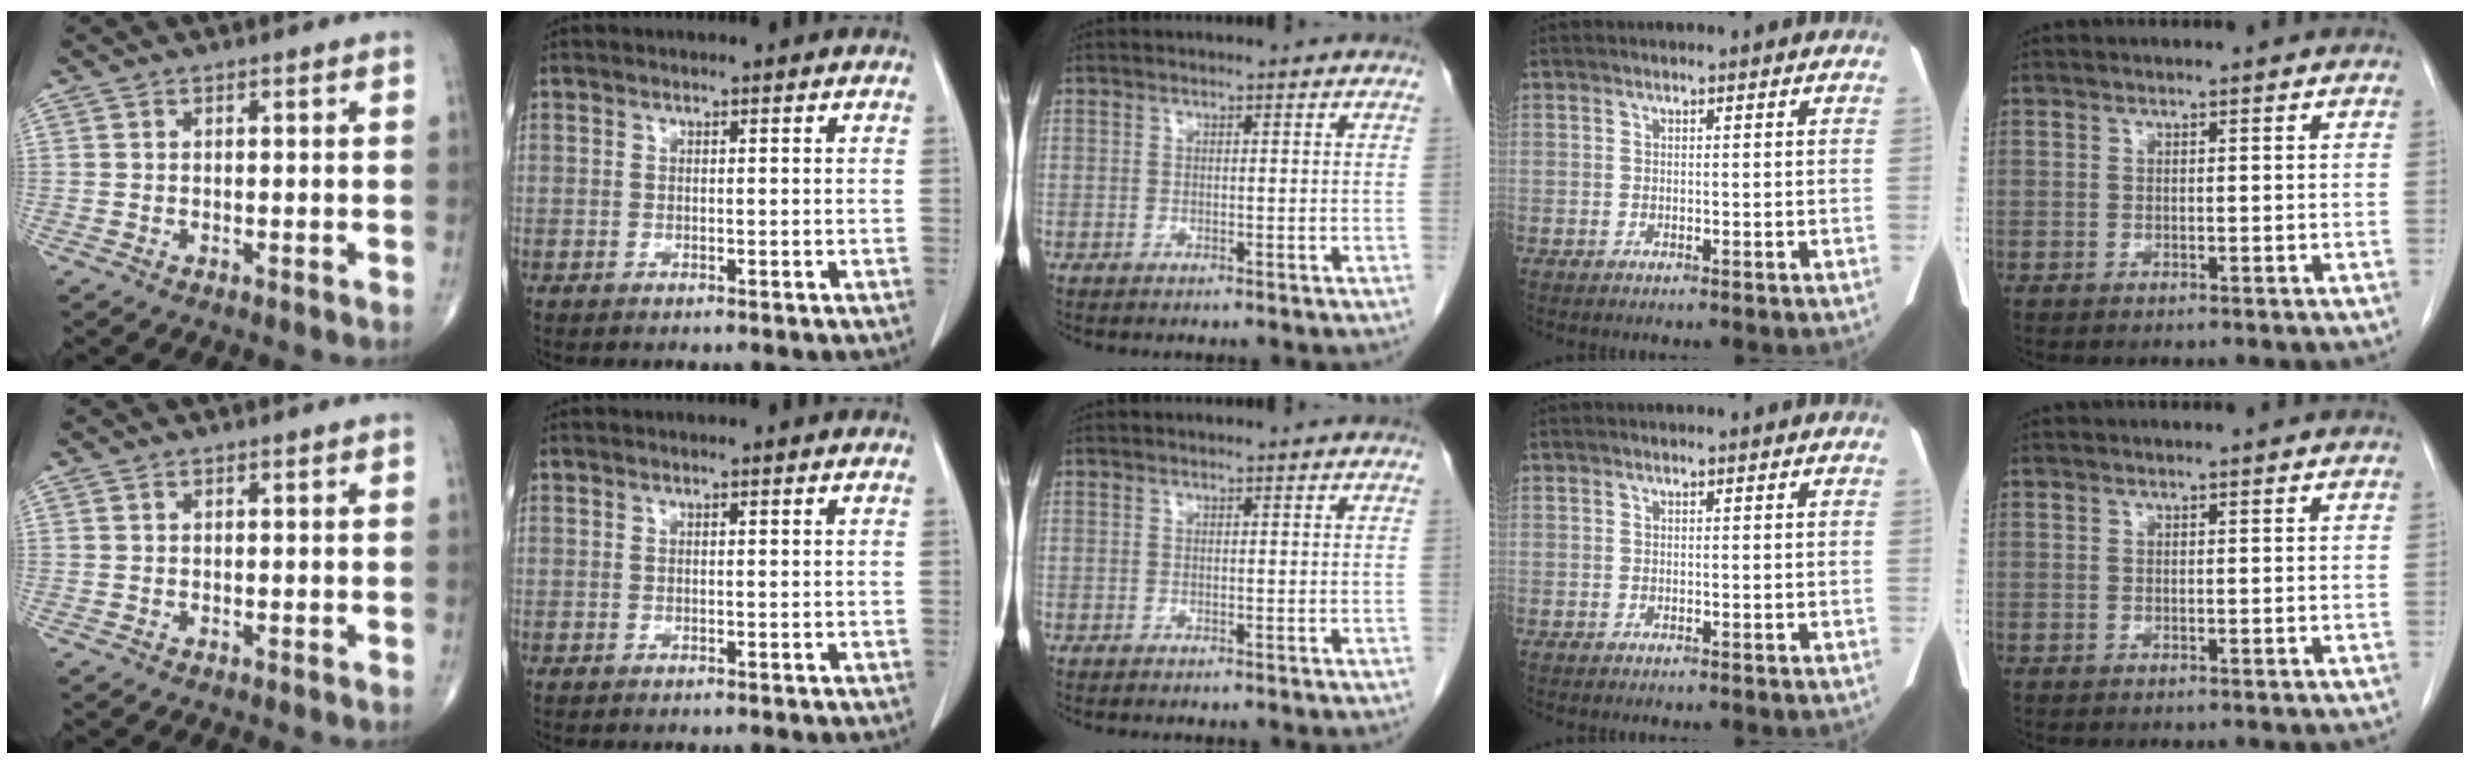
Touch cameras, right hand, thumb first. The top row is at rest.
{}